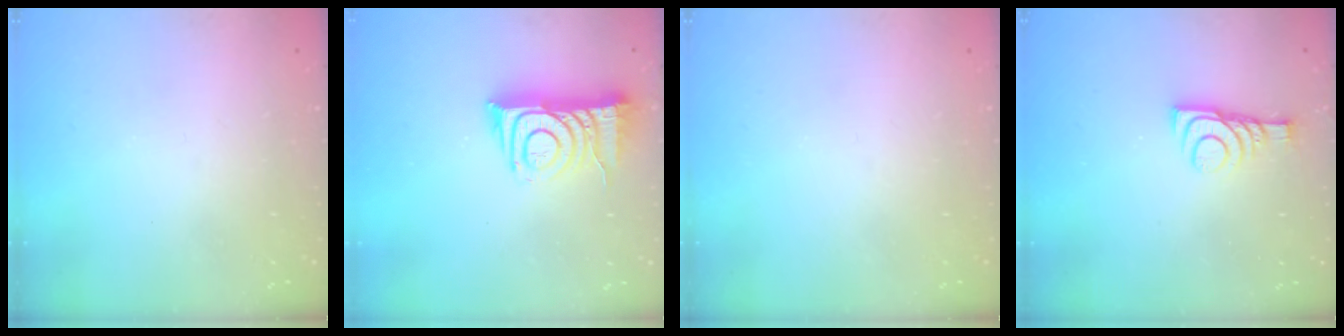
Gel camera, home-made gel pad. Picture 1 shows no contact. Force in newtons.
{"total": 11.4, "press": 11.3, "slide": 1.0}
{"total": 0.0}
{"total": 9.2, "press": 9.2, "slide": 0.2}